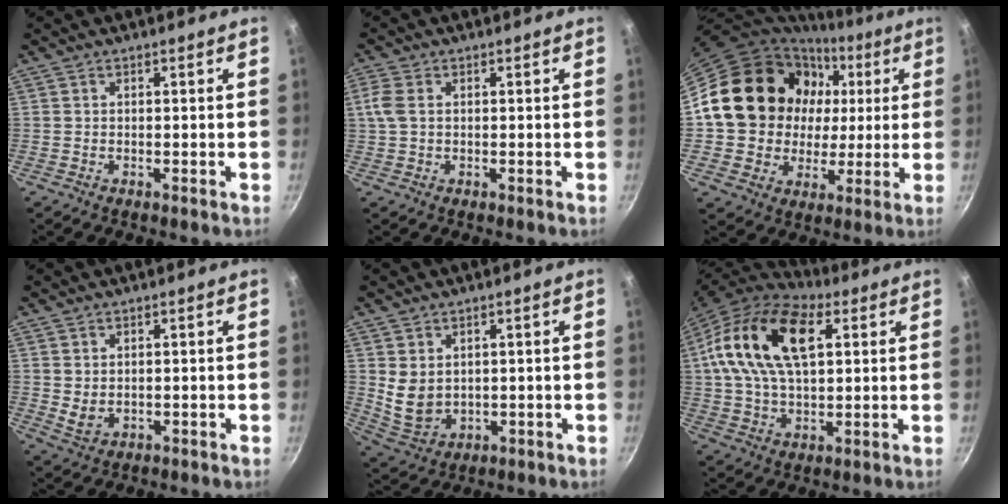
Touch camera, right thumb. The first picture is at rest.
{"total": 3.7, "force": [0.6, 2.4, 2.8], "torque": [-0.066, 0.007, 0.010]}
{"total": 20.5, "force": [3.8, 18.0, 9.1], "torque": [-0.139, 0.021, 0.077]}
{"total": 2.8, "force": [0.7, 1.9, 1.8], "torque": [-0.030, -0.010, 0.019]}
{"total": 6.5, "force": [1.6, 4.8, 4.1], "torque": [-0.063, -0.019, 0.049]}
{"total": 20.6, "force": [6.0, 12.2, 15.5], "torque": [-0.263, 0.005, 0.095]}